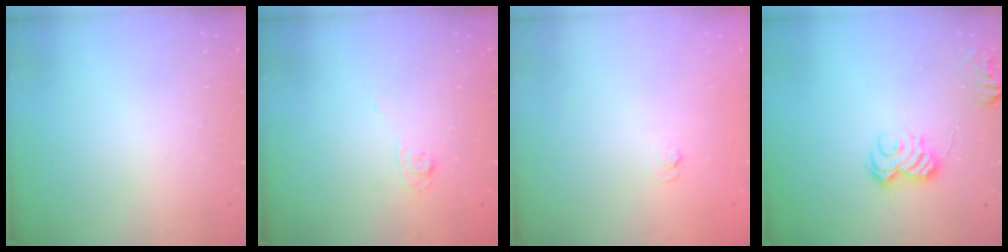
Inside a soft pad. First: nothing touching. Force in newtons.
{"total": 5.5, "press": 5.4, "slide": 1.2}
{"total": 2.0, "press": 1.5, "slide": 1.3}
{"total": 8.2, "press": 8.2, "slide": 0.8}